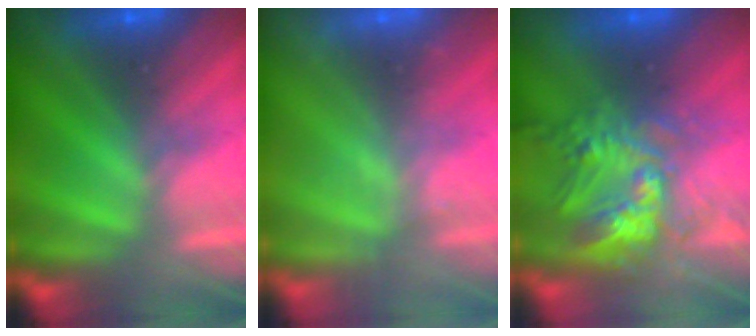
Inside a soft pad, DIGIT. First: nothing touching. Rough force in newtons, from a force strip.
{"total": 2.2}
{"total": 7.7}